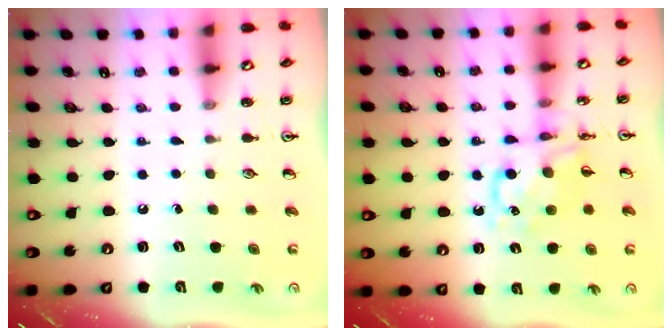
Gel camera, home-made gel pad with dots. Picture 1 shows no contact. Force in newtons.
{"total": 9.9, "press": 9.8, "slide": 0.9}